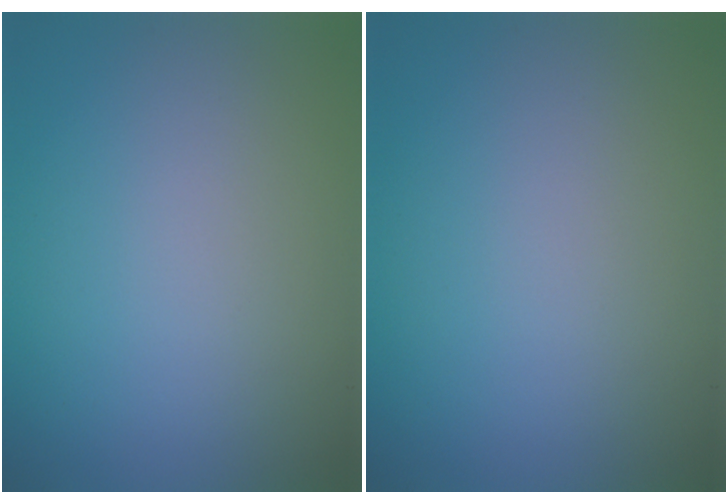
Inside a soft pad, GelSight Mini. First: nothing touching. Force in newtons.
{"total": 0.0}